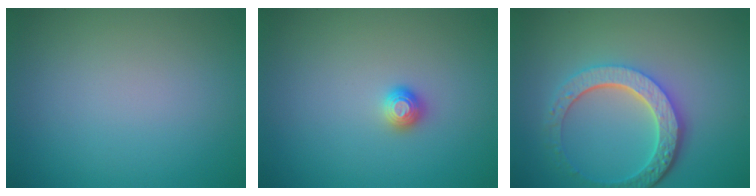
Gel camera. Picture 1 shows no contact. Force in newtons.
{"total": 1.0, "press": 1.0, "slide": 0.1}
{"total": 5.7, "press": 4.2, "slide": 3.8}